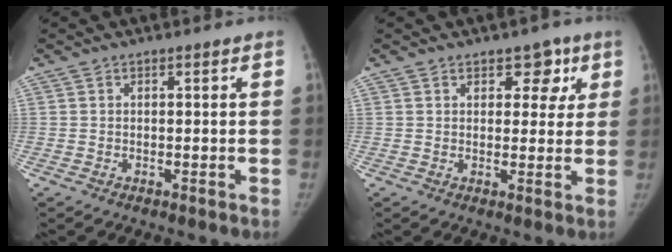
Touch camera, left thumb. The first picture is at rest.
{"total": 5.1, "force": [2.5, 3.6, 2.7], "torque": [0.004, -0.007, 0.027]}